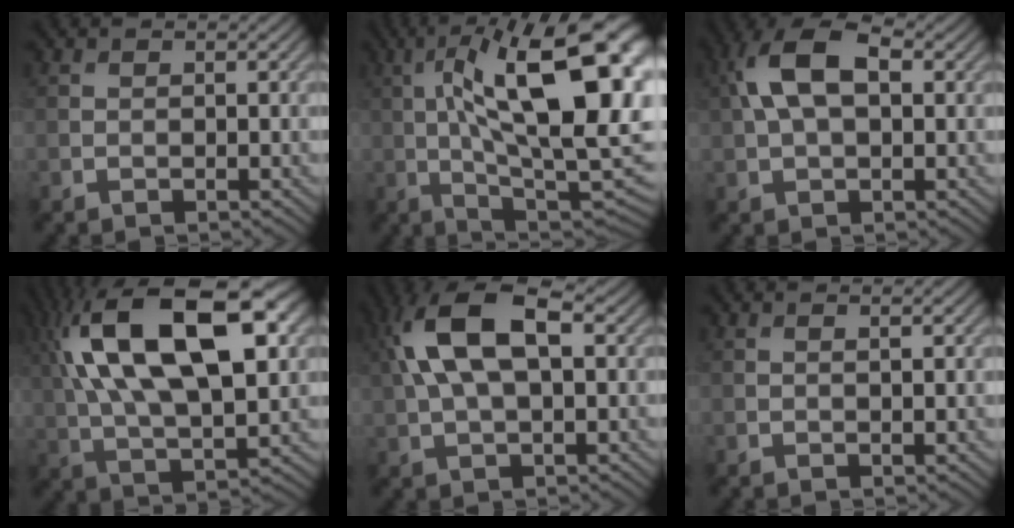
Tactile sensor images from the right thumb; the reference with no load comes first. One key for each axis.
{"total": 21.9, "fx": 4.3, "fy": 8.0, "fz": 19.9, "tx": -0.280, "ty": 0.024, "tz": 0.059}
{"total": 9.4, "fx": 2.2, "fy": 5.1, "fz": 7.6, "tx": -0.170, "ty": 0.022, "tz": 0.033}
{"total": 19.9, "fx": 6.4, "fy": 9.3, "fz": 16.4, "tx": -0.313, "ty": 0.036, "tz": 0.100}
{"total": 11.9, "fx": 3.1, "fy": 5.7, "fz": 9.9, "tx": -0.217, "ty": 0.018, "tz": 0.056}
{"total": 0.8, "fx": 0.4, "fy": 0.0, "fz": 0.7, "tx": -0.013, "ty": 0.002, "tz": 0.008}